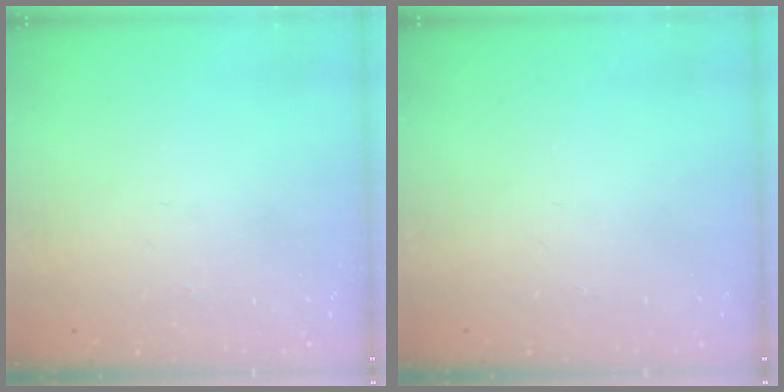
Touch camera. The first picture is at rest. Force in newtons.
{"total": 0.0}